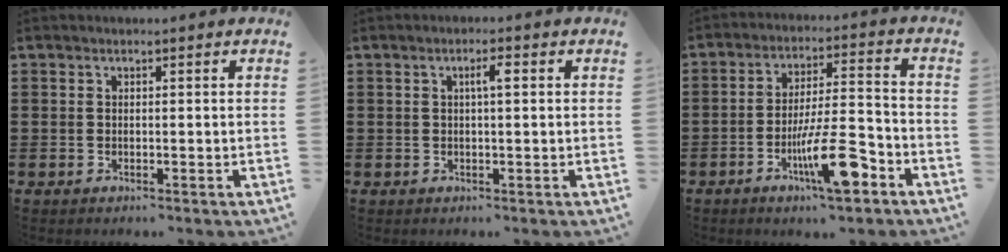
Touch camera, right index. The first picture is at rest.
{"total": 2.1, "force": [0.4, 0.2, 2.1], "torque": [-0.040, 0.004, 0.004]}
{"total": 12.2, "force": [-5.8, 2.8, 10.4], "torque": [-0.178, 0.014, -0.096]}